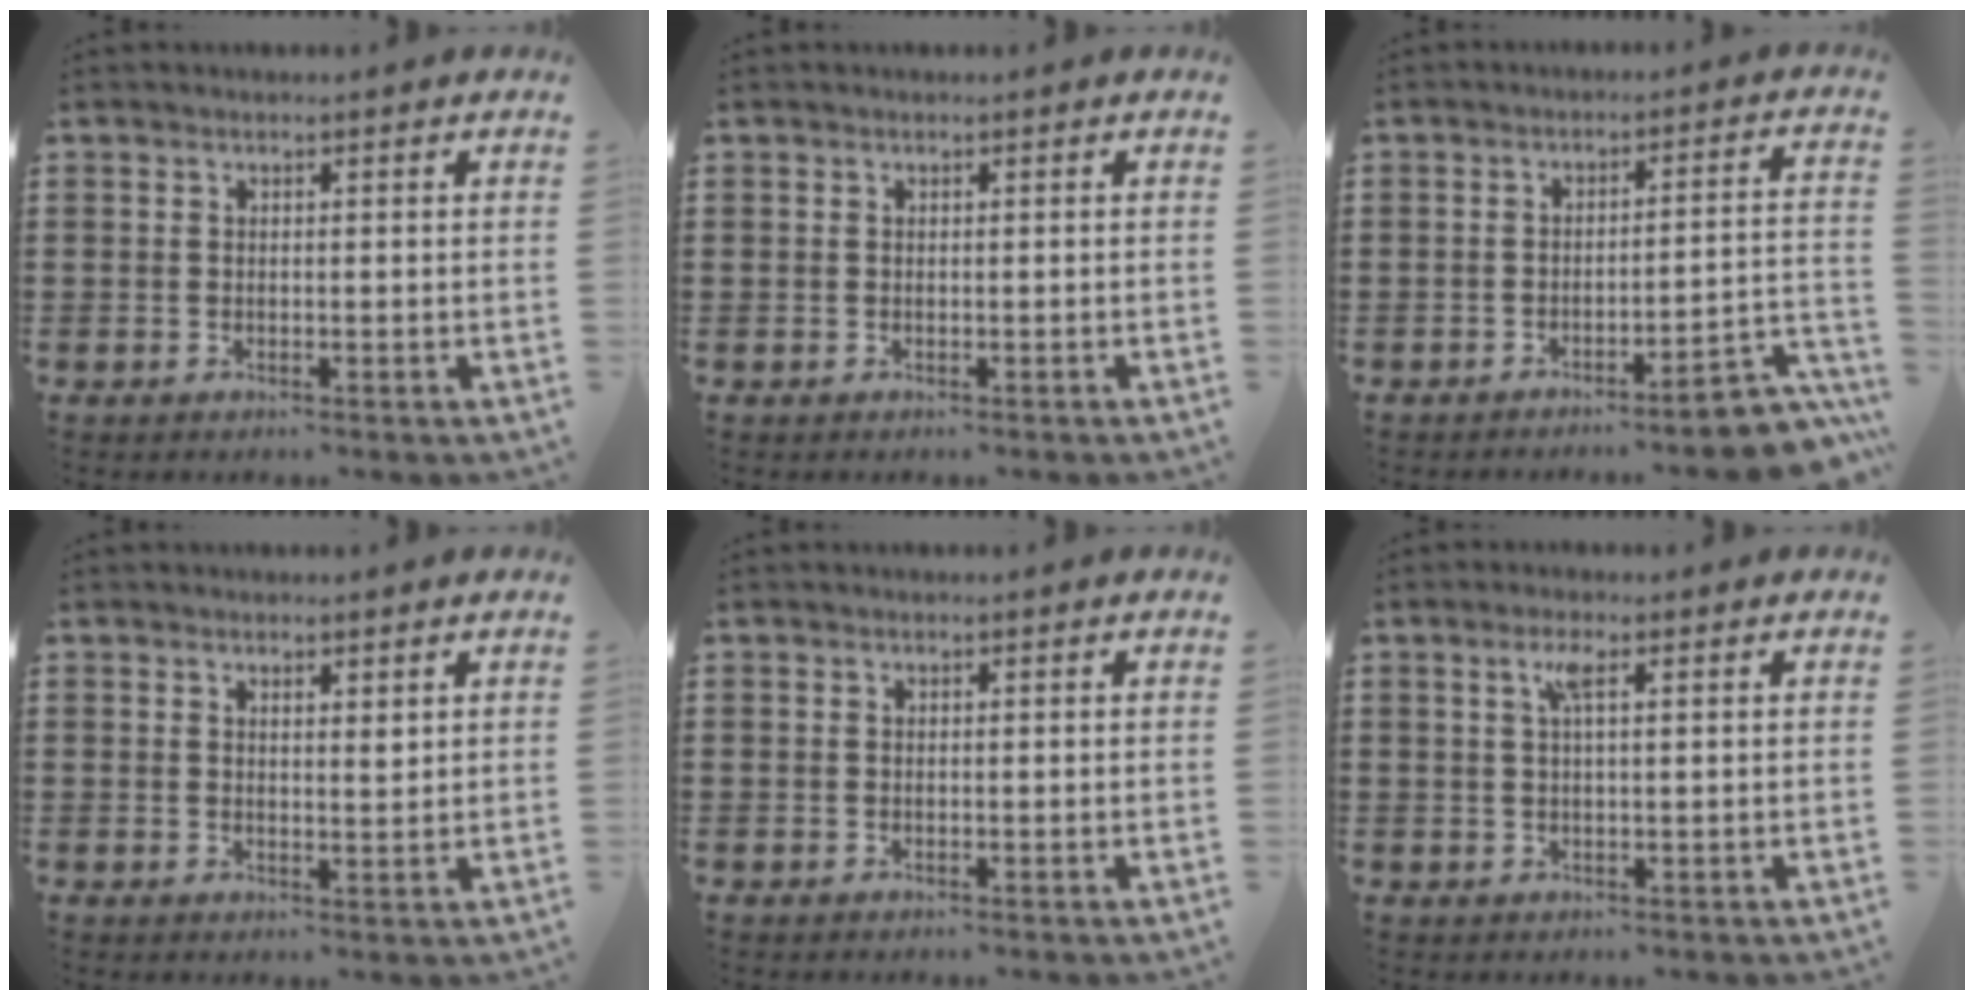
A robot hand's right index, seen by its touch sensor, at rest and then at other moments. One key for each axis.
{"total": 0.0}
{"total": 5.3, "fx": -4.4, "fy": 0.4, "fz": 3.0, "tx": -0.048, "ty": -0.012, "tz": -0.082}
{"total": 1.5, "fx": 1.2, "fy": 0.4, "fz": 0.8, "tx": -0.009, "ty": -0.001, "tz": 0.020}
{"total": 0.0}
{"total": 2.5, "fx": 1.0, "fy": 0.3, "fz": 2.3, "tx": -0.049, "ty": 0.005, "tz": 0.014}